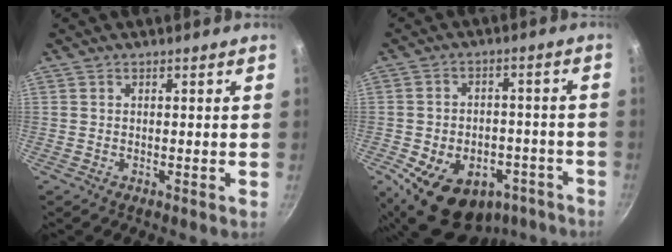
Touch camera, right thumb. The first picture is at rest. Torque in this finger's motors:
{"motor_torque": [0.42, 0.99, 1.29, -1.51, 0.22]}